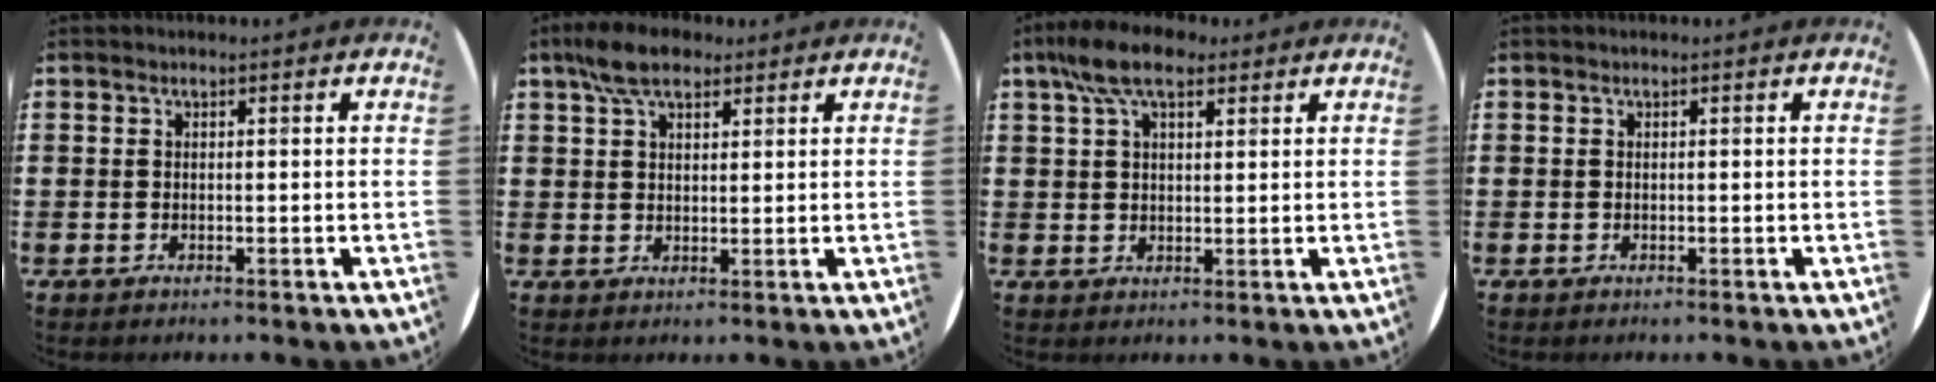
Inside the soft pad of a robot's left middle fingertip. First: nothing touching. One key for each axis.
{"total": 5.0, "fx": 3.7, "fy": 2.4, "fz": 2.4, "tx": -0.048, "ty": 0.005, "tz": 0.068}
{"total": 7.3, "fx": 4.9, "fy": 3.5, "fz": 4.2, "tx": -0.087, "ty": 0.006, "tz": 0.088}
{"total": 0.0}